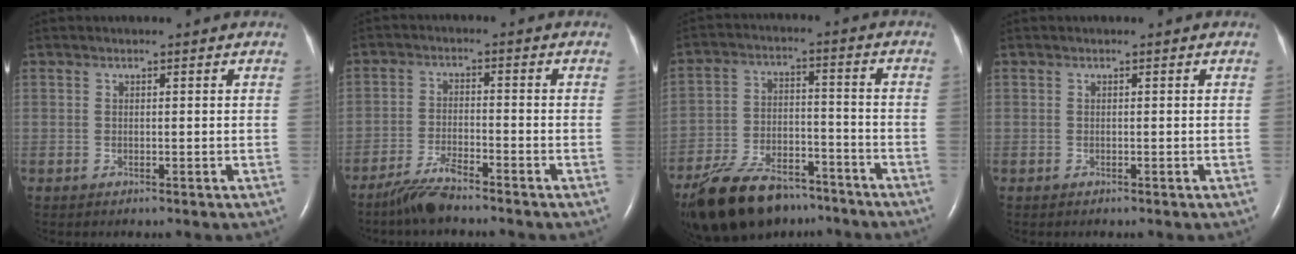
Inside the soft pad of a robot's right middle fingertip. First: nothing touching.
{"total": 5.1, "force": [-4.4, 0.4, 2.5], "torque": [-0.059, -0.014, -0.089]}
{"total": 16.8, "force": [-13.5, 6.6, 7.5], "torque": [-0.157, 0.003, -0.223]}
{"total": 0.0}